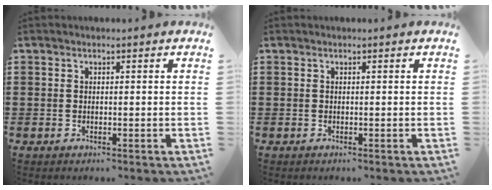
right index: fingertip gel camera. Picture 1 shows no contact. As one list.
[{"total": 0.0}]